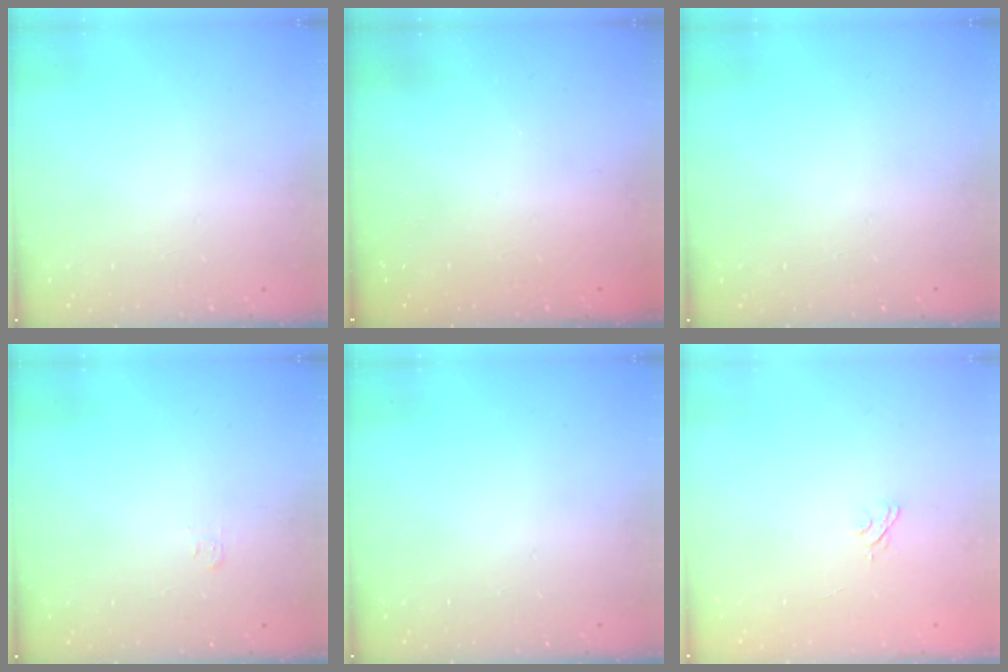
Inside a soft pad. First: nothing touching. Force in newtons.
{"total": 2.3, "press": 2.1, "slide": 0.8}
{"total": 0.0}
{"total": 3.0, "press": 3.0, "slide": 0.3}
{"total": 0.0}
{"total": 3.6, "press": 3.4, "slide": 1.2}